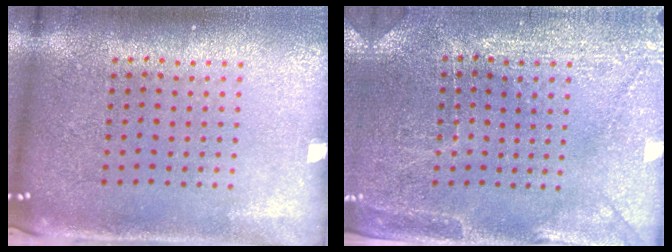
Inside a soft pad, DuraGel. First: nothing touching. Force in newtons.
{"total": 2.9, "press": 2.8, "slide": 0.5}